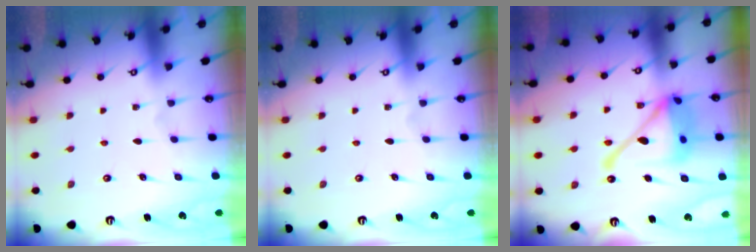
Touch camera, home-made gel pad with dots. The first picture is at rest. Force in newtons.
{"total": 0.0}
{"total": 19.7, "press": 19.6, "slide": 2.0}